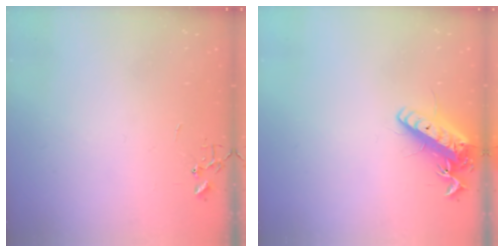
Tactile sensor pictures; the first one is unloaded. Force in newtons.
{"total": 14.5, "press": 14.2, "slide": 2.8}